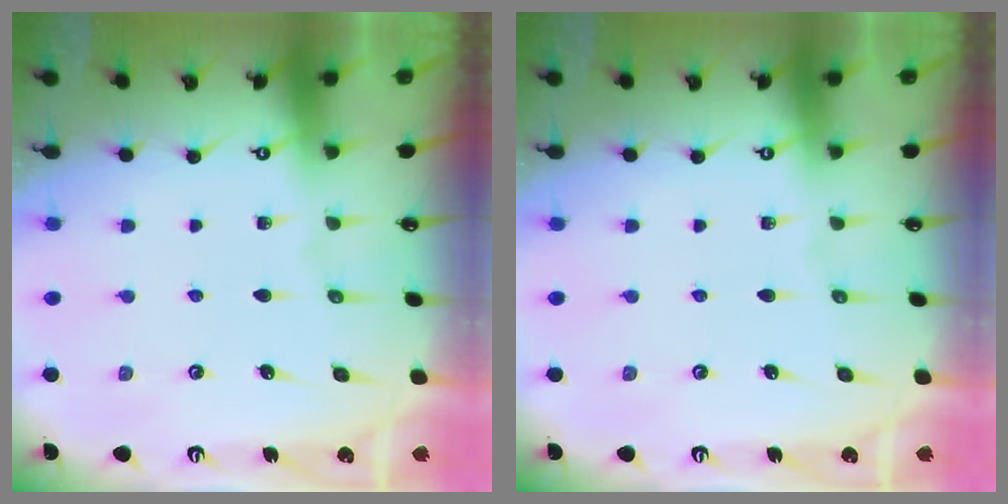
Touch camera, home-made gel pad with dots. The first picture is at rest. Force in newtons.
{"total": 0.0}